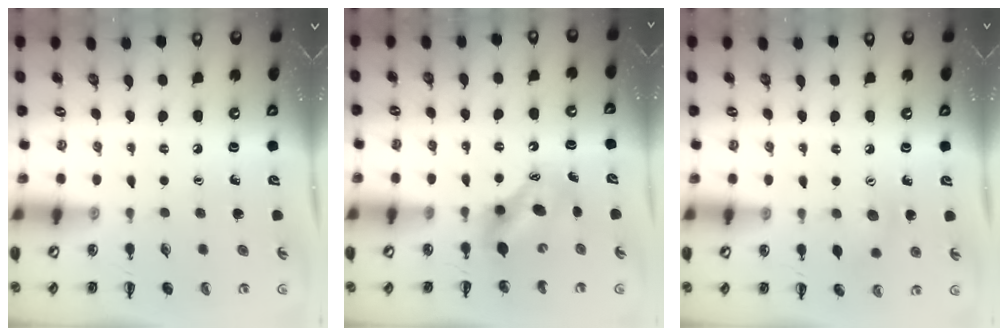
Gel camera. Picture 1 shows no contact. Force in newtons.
{"total": 7.5, "press": 7.4, "slide": 1.4}
{"total": 7.7, "press": 7.5, "slide": 2.0}